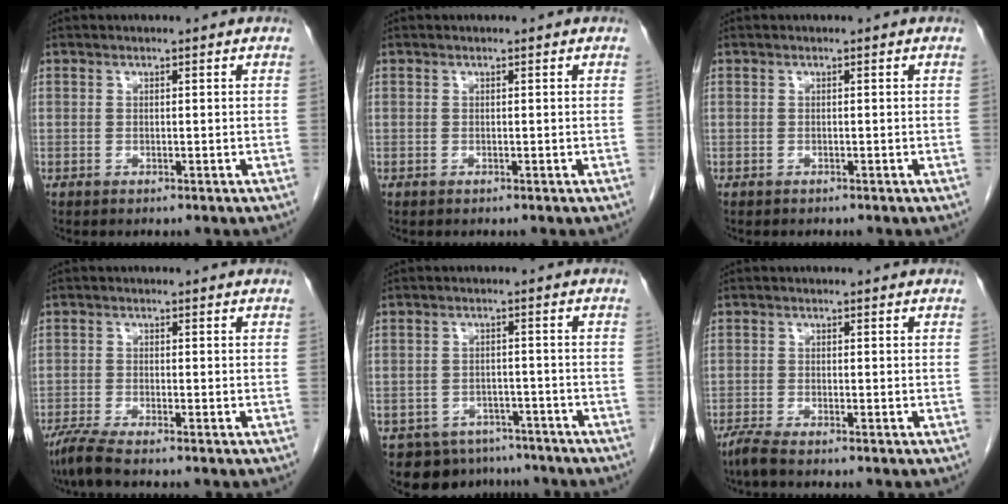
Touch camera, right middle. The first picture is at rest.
{"total": 0.0}
{"total": 0.5, "force": [-0.4, 0.2, 0.0], "torque": [0.002, -0.001, -0.006]}
{"total": 3.6, "force": [-3.0, -0.2, 2.0], "torque": [-0.042, -0.011, -0.063]}
{"total": 9.0, "force": [-7.5, 4.9, 1.0], "torque": [-0.005, 0.011, -0.094]}
{"total": 2.0, "force": [-1.7, -0.2, 1.0], "torque": [-0.026, -0.007, -0.040]}